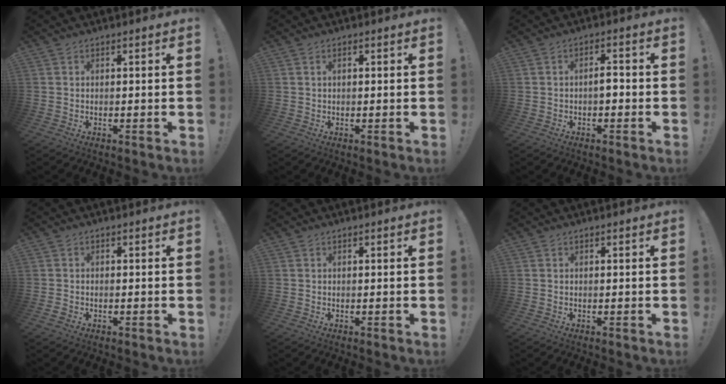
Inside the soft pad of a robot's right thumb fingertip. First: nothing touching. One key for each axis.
{"total": 1.0, "fx": 0.3, "fy": 0.3, "fz": 0.9, "tx": -0.019, "ty": 0.004, "tz": 0.005}
{"total": 3.3, "fx": -1.0, "fy": 1.5, "fz": 2.7, "tx": -0.039, "ty": 0.003, "tz": -0.021}
{"total": 1.3, "fx": -0.8, "fy": 0.7, "fz": 0.7, "tx": -0.011, "ty": 0.004, "tz": -0.014}
{"total": 0.0}
{"total": 0.0}